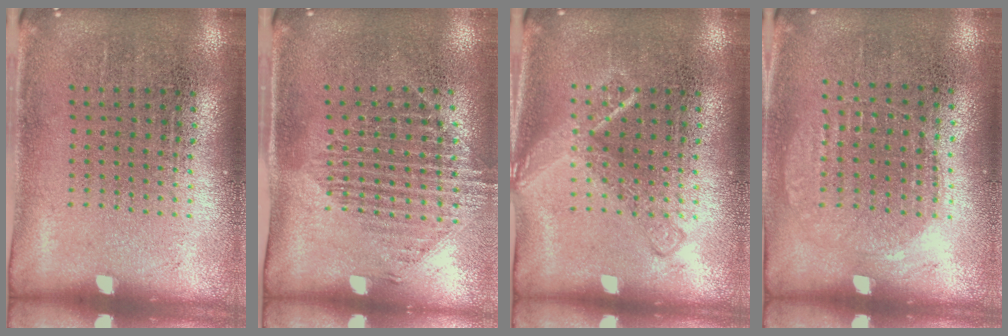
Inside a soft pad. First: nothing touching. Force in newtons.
{"total": 1.6, "press": 1.3, "slide": 0.9}
{"total": 2.3, "press": 2.3, "slide": 0.5}
{"total": 1.0, "press": 0.9, "slide": 0.4}